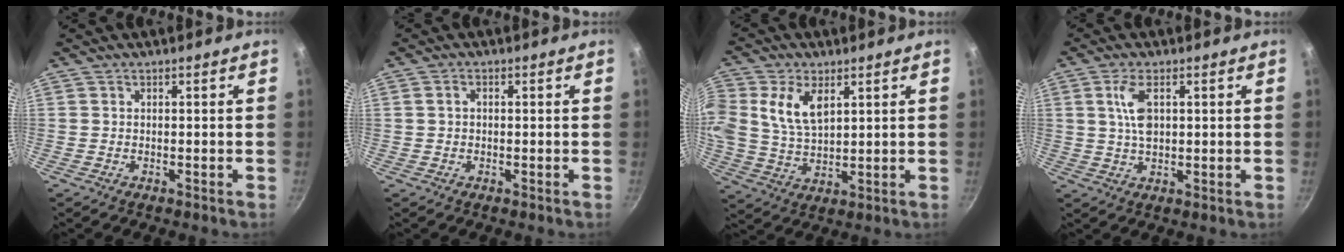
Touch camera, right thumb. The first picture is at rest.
{"total": 1.4, "force": [0.1, 1.0, 1.0], "torque": [-0.016, 0.009, 0.003]}
{"total": 9.6, "force": [3.3, 5.8, 6.8], "torque": [-0.130, -0.015, 0.066]}
{"total": 5.7, "force": [1.6, 2.7, 4.8], "torque": [-0.089, 0.001, 0.033]}